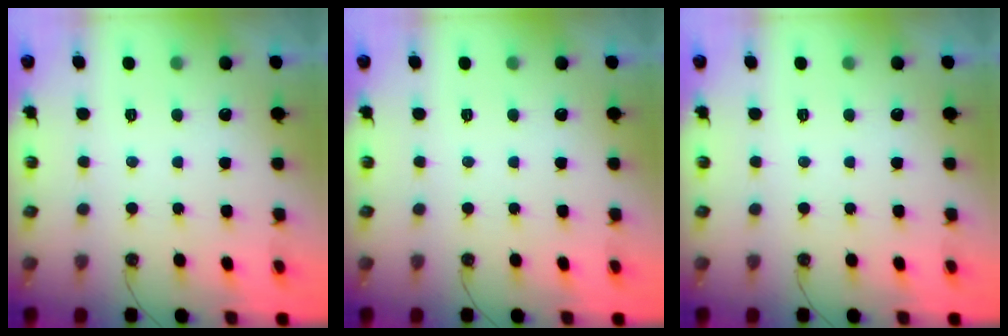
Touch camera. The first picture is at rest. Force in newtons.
{"total": 0.0}
{"total": 0.0}